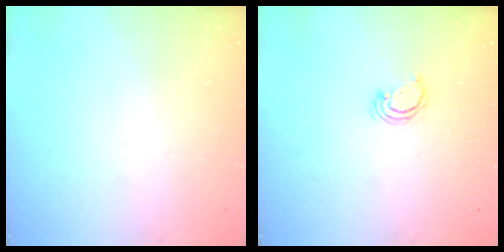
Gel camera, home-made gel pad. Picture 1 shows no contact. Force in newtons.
{"total": 2.6, "press": 2.6, "slide": 0.3}